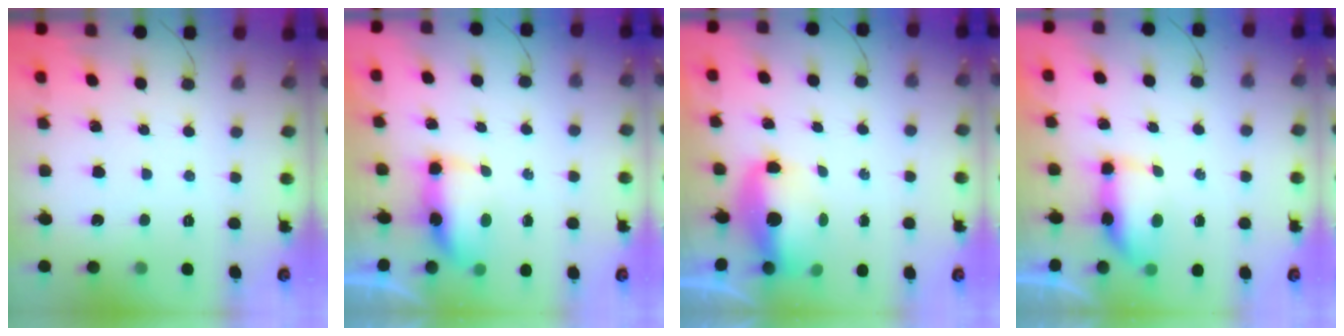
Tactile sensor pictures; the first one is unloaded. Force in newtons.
{"total": 6.5, "press": 6.4, "slide": 0.9}
{"total": 9.0, "press": 7.7, "slide": 4.7}
{"total": 6.8, "press": 6.8, "slide": 0.8}